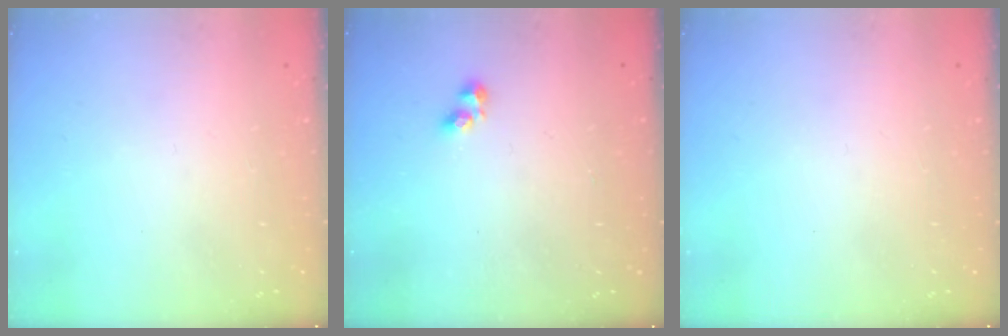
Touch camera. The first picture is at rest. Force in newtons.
{"total": 2.4, "press": 2.3, "slide": 0.4}
{"total": 0.0}